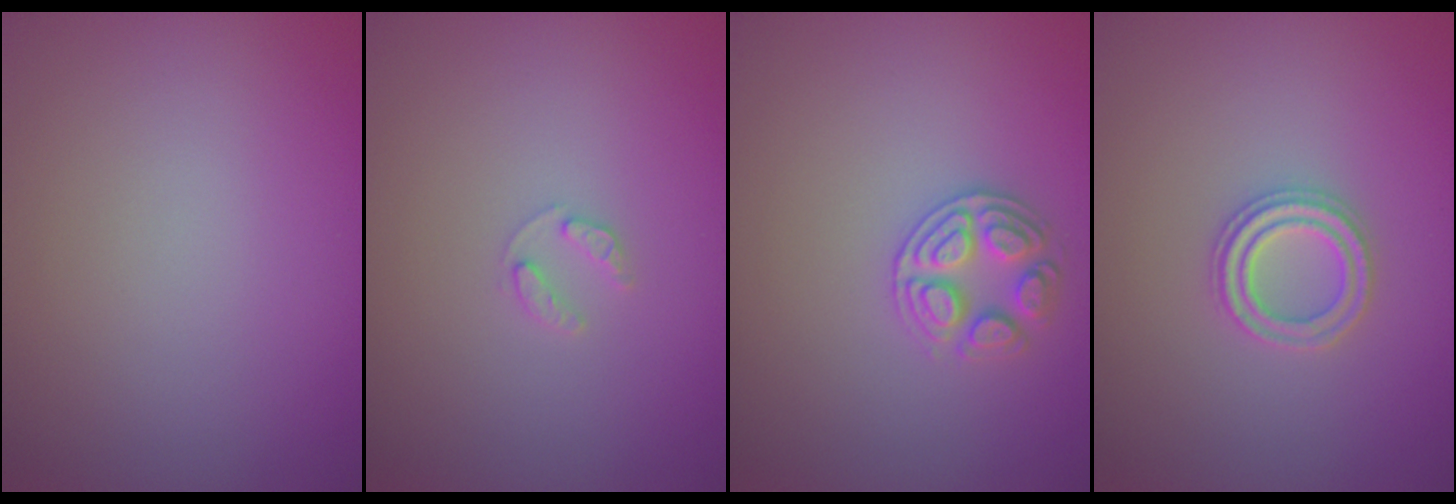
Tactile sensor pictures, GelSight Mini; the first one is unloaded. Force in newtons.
{"total": 1.1, "press": 1.1, "slide": 0.2}
{"total": 2.7, "press": 2.6, "slide": 0.4}
{"total": 2.3, "press": 2.2, "slide": 0.4}